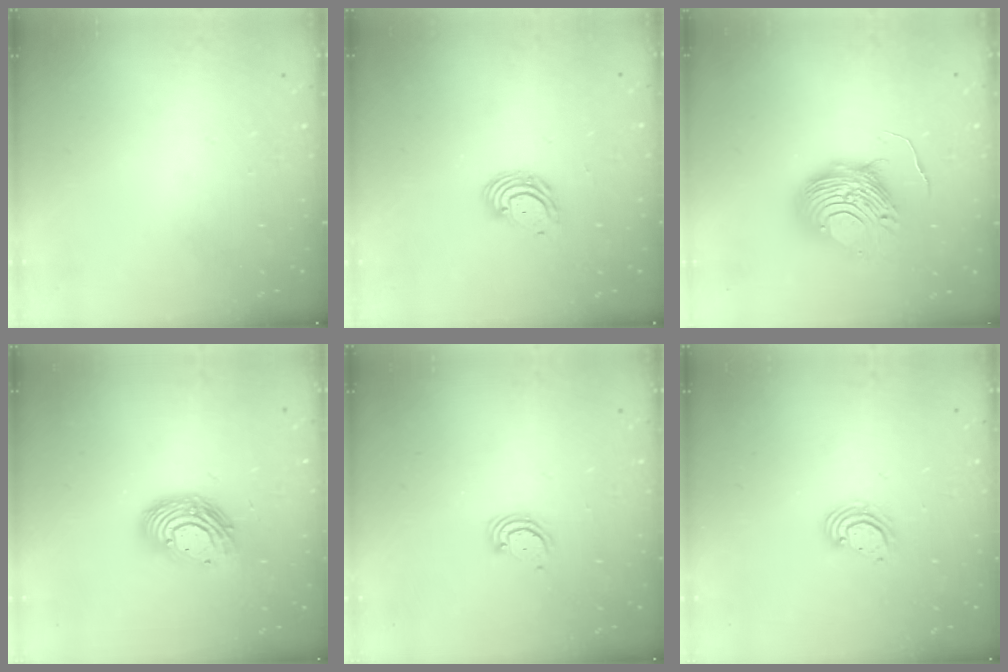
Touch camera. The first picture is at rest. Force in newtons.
{"total": 5.7, "press": 5.7, "slide": 0.9}
{"total": 11.1, "press": 11.1, "slide": 0.7}
{"total": 12.6, "press": 12.6, "slide": 1.2}
{"total": 2.9, "press": 2.9, "slide": 0.3}
{"total": 3.6, "press": 3.6, "slide": 0.2}